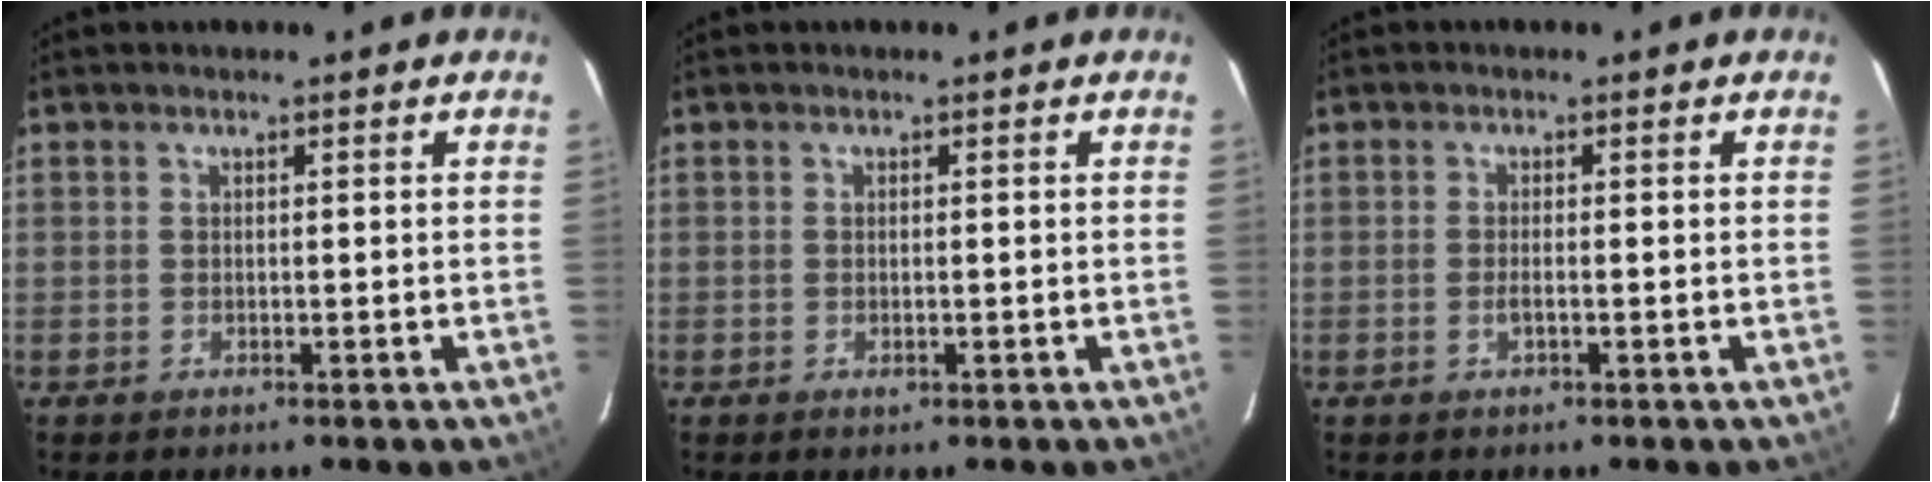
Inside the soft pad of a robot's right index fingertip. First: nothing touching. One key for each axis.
{"total": 0.8, "fx": -0.2, "fy": 0.4, "fz": 0.6, "tx": -0.012, "ty": 0.001, "tz": -0.003}
{"total": 1.4, "fx": -0.6, "fy": 0.2, "fz": 1.2, "tx": -0.026, "ty": -0.003, "tz": -0.010}